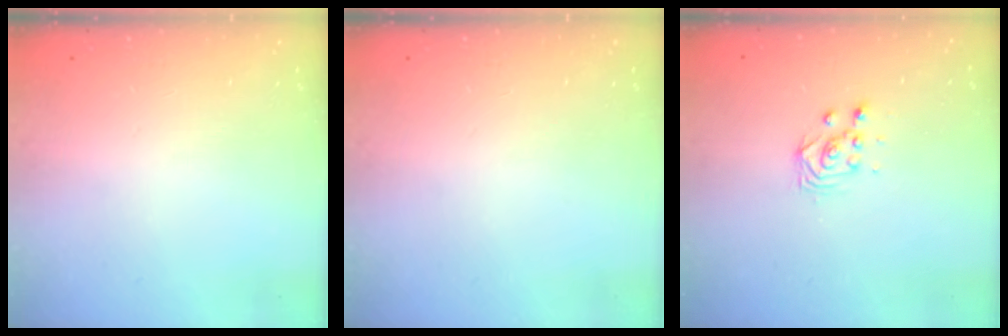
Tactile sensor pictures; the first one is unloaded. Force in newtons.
{"total": 0.0}
{"total": 2.9, "press": 2.9, "slide": 0.4}